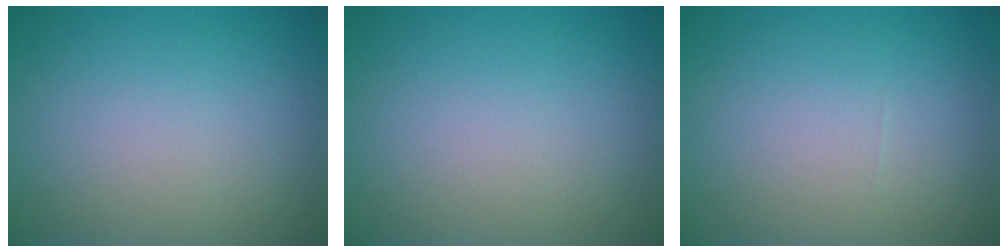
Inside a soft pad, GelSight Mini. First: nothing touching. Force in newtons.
{"total": 0.0}
{"total": 0.0}